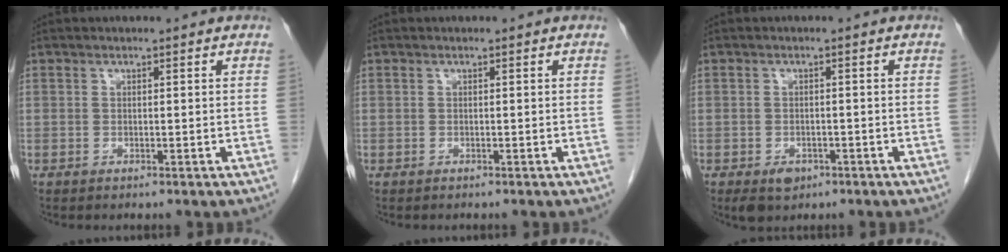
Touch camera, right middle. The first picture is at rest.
{"total": 0.0}
{"total": 3.5, "force": [-1.9, 2.3, 1.8], "torque": [-0.030, -0.003, -0.021]}